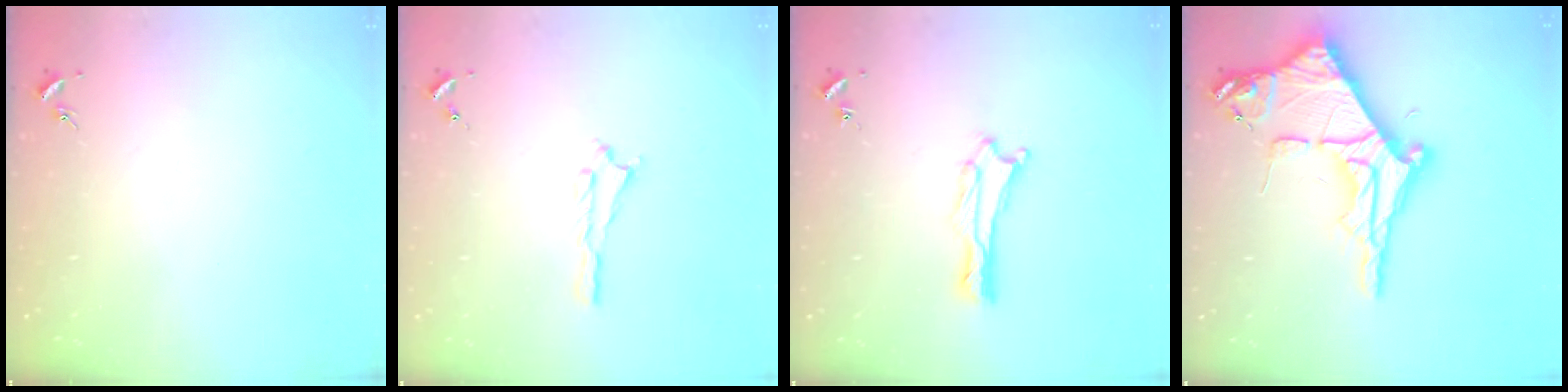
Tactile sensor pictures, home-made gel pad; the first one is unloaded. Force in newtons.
{"total": 0.6, "press": 0.6, "slide": 0.2}
{"total": 0.0}
{"total": 8.9, "press": 8.8, "slide": 1.0}